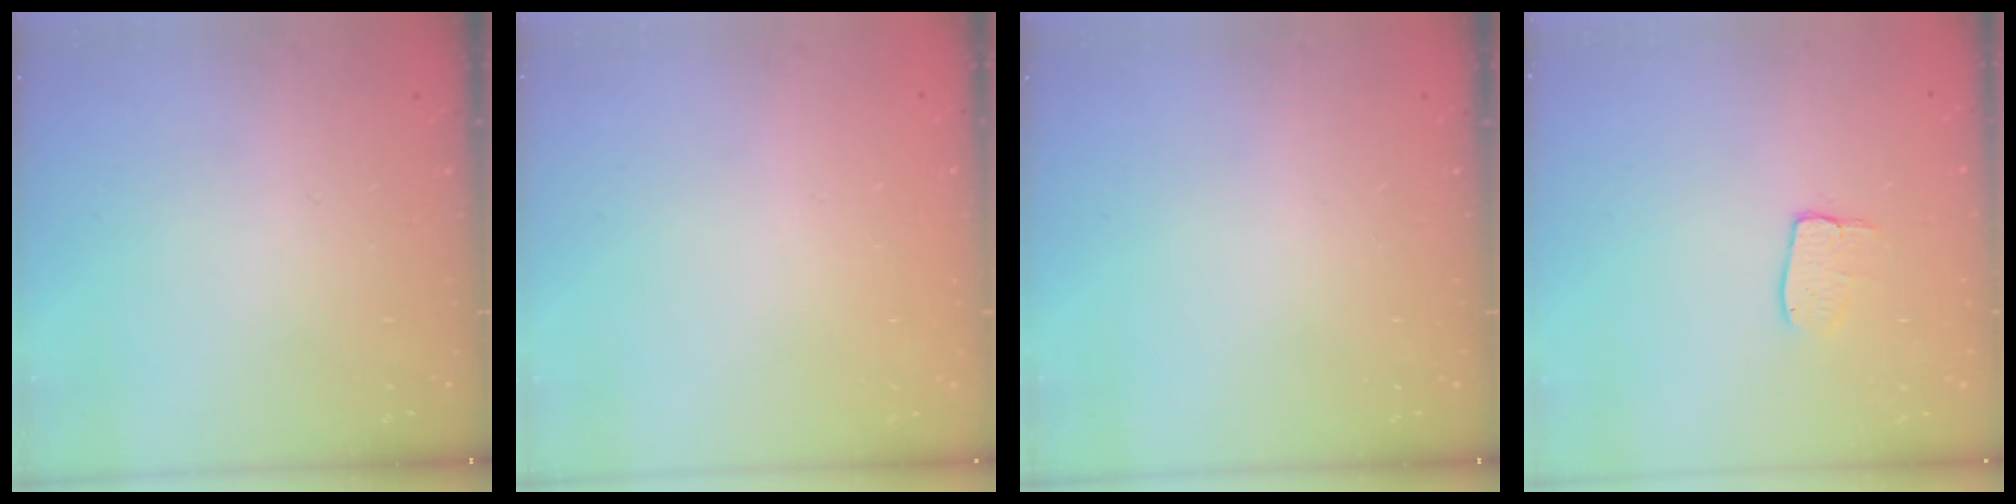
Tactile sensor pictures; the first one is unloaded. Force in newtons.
{"total": 0.0}
{"total": 0.0}
{"total": 6.3, "press": 6.3, "slide": 0.2}